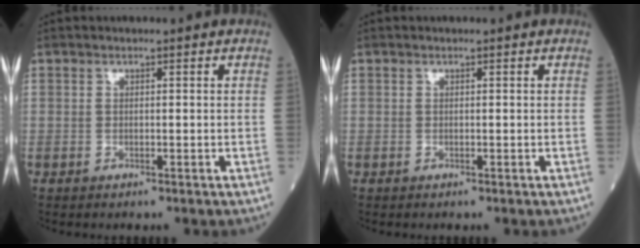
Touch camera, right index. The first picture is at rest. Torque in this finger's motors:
{"motor_torque": [0.03, 0.01, 0.00, -0.01]}